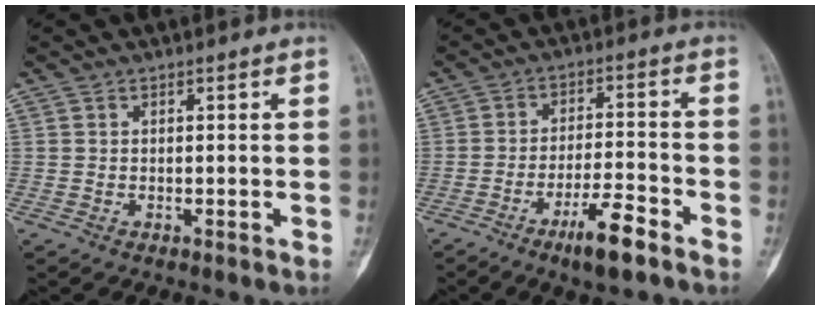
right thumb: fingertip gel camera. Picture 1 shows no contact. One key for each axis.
{"total": 8.1, "fx": -5.2, "fy": 1.5, "fz": 6.0, "tx": -0.102, "ty": 0.028, "tz": -0.088}